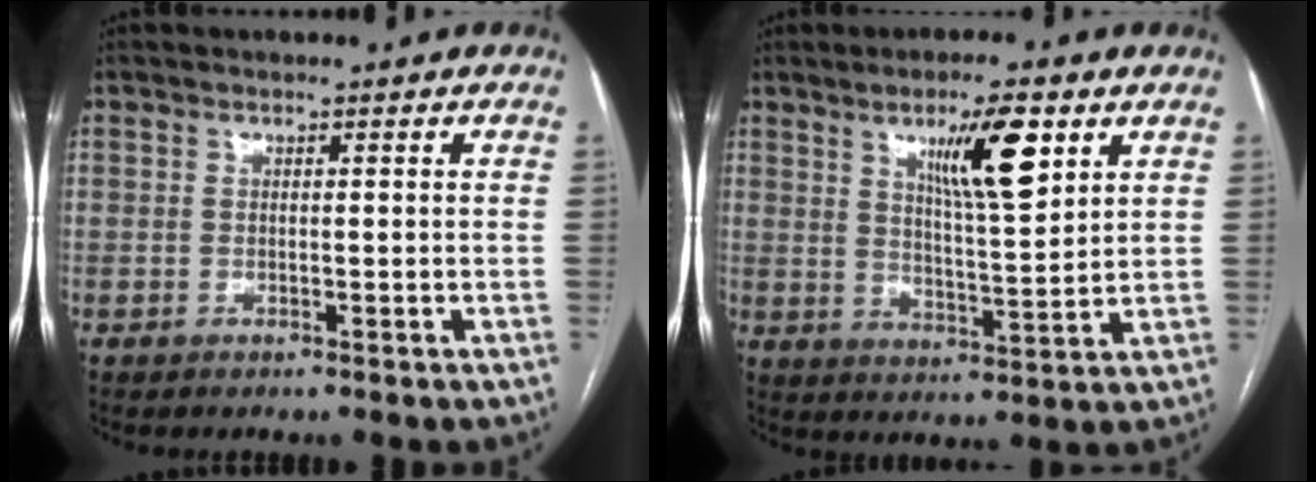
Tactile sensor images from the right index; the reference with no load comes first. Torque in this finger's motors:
{"motor_torque": [0.67, 0.46, 0.26, 0.08]}